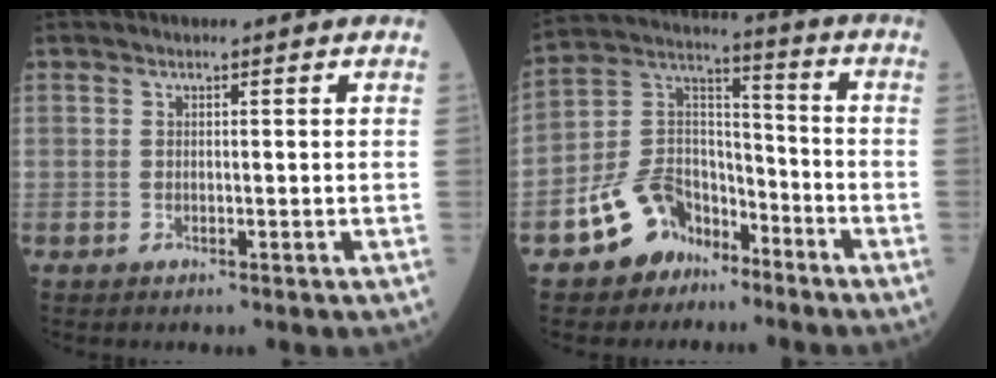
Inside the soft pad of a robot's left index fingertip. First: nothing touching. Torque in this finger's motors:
{"motor_torque": [0.99, 1.15, 0.28, 0.08]}